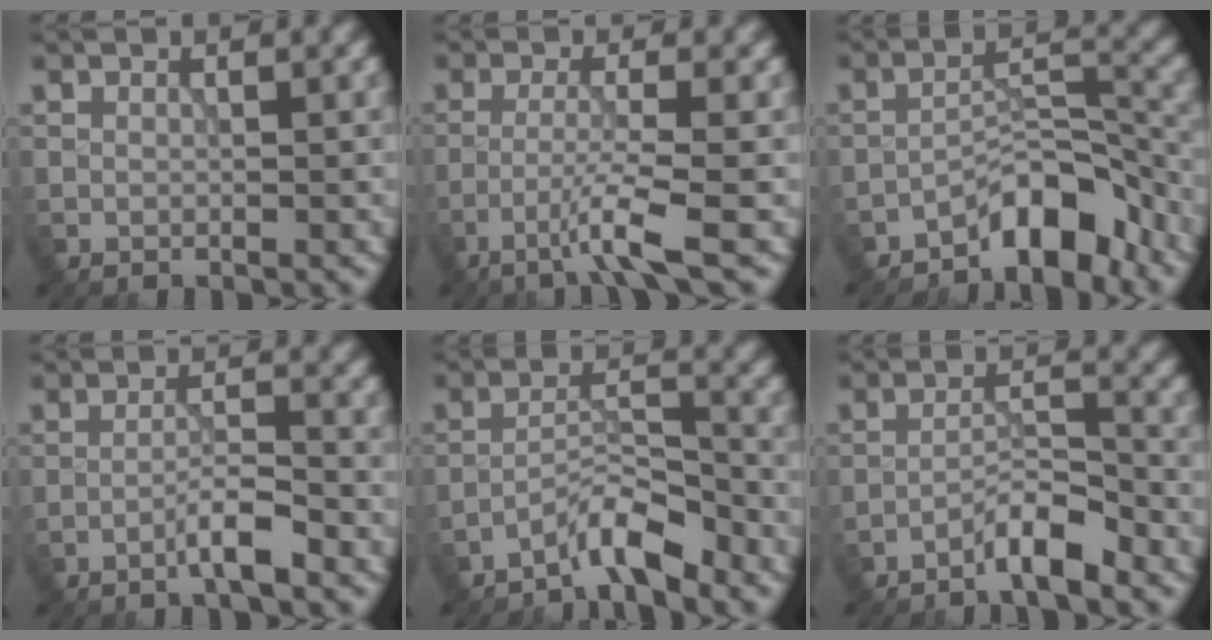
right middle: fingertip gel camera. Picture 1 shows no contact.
{"total": 3.8, "force": [-2.1, -0.1, 3.2], "torque": [-0.056, 0.005, -0.055]}
{"total": 5.2, "force": [-4.1, 1.6, 2.9], "torque": [-0.032, 0.018, -0.072]}
{"total": 2.8, "force": [-1.7, 0.1, 2.2], "torque": [-0.039, 0.010, -0.038]}
{"total": 3.9, "force": [-3.3, 0.5, 1.9], "torque": [-0.031, 0.012, -0.069]}
{"total": 3.5, "force": [-2.7, 0.4, 2.1], "torque": [-0.034, 0.012, -0.055]}